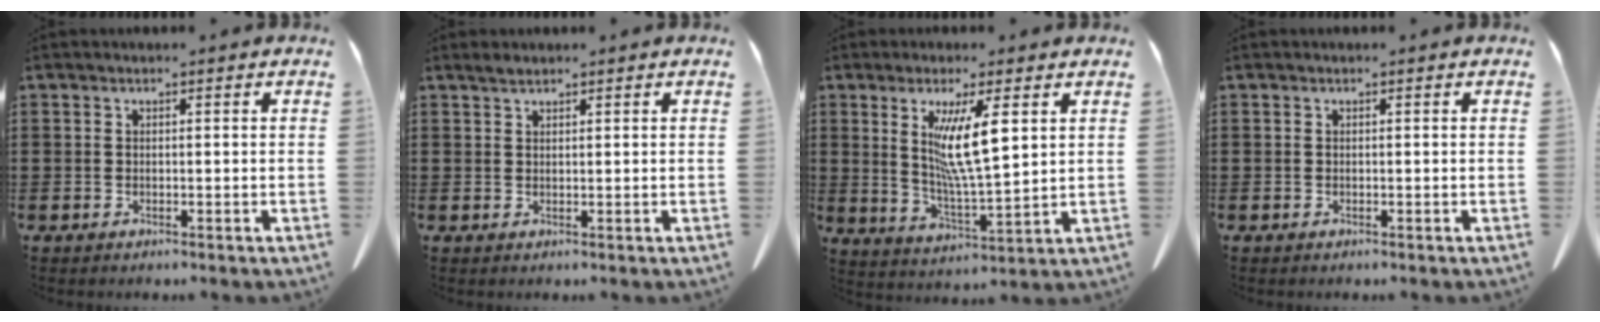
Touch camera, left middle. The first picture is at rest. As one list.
[{"total": 1.2, "force": [1.1, 0.2, 0.5], "torque": [-0.012, 0.001, 0.020]}, {"total": 9.0, "force": [3.4, 1.6, 8.2], "torque": [-0.156, -0.008, 0.057]}, {"total": 0.0}]